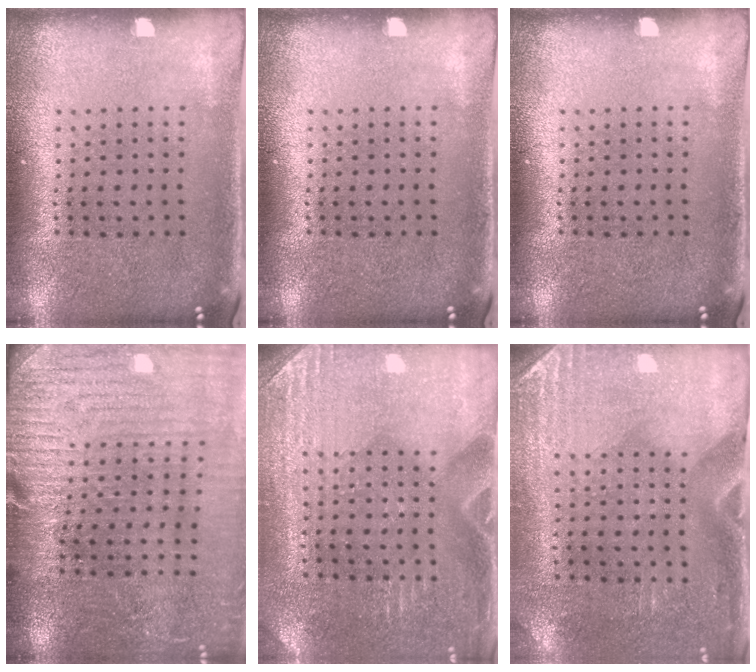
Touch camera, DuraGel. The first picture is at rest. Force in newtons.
{"total": 0.0}
{"total": 0.0}
{"total": 2.9, "press": 2.9, "slide": 0.6}
{"total": 3.0, "press": 2.9, "slide": 0.6}
{"total": 2.9, "press": 2.5, "slide": 1.4}